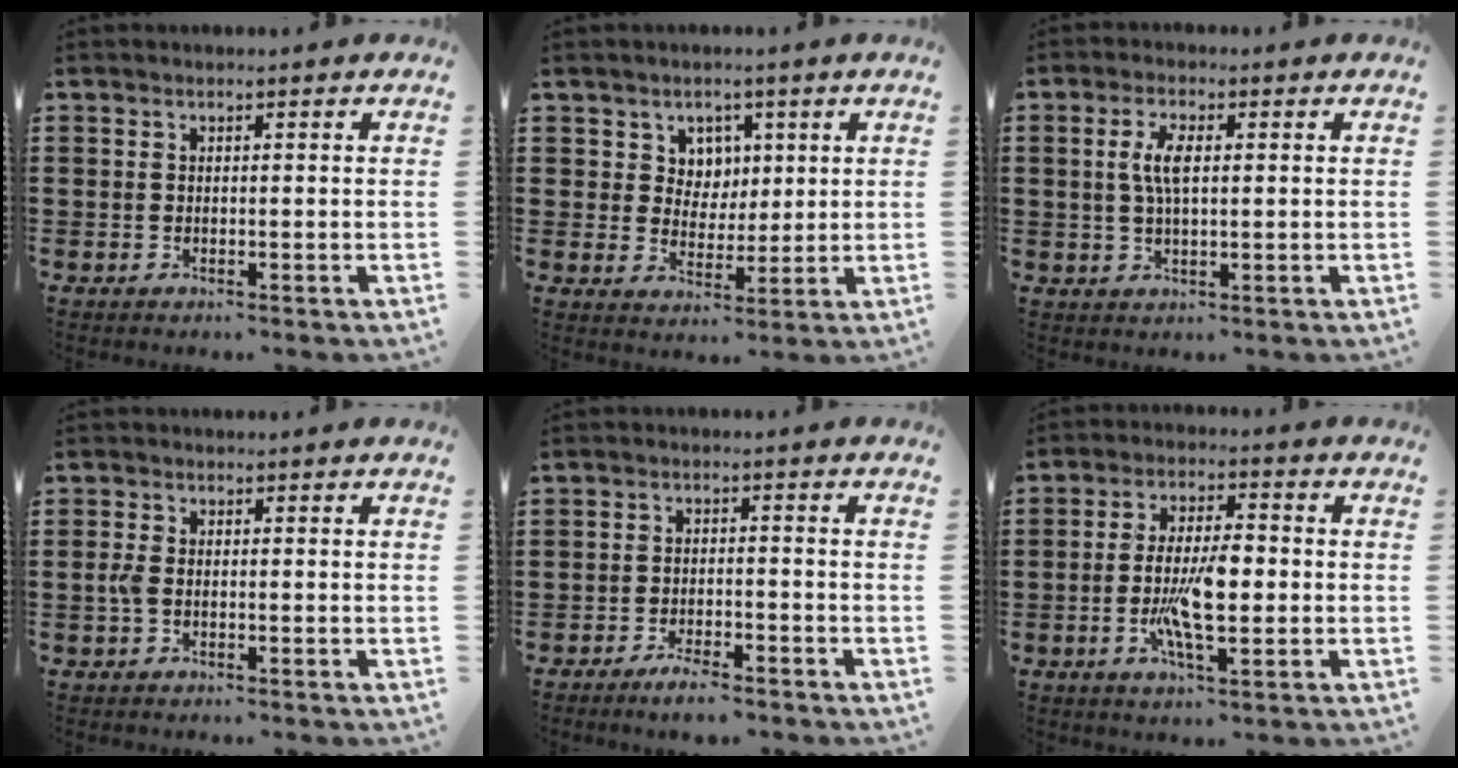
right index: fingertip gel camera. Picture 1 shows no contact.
{"total": 4.4, "force": [2.1, 3.8, 0.6], "torque": [-0.034, 0.013, 0.037]}
{"total": 4.8, "force": [0.7, 1.7, 4.4], "torque": [-0.091, 0.009, 0.009]}
{"total": 1.8, "force": [-0.4, 0.9, 1.6], "torque": [-0.045, -0.005, -0.012]}
{"total": 3.1, "force": [-2.9, 0.2, 1.2], "torque": [-0.028, 0.001, -0.058]}
{"total": 8.9, "force": [-1.5, 3.0, 8.2], "torque": [-0.166, -0.005, -0.029]}